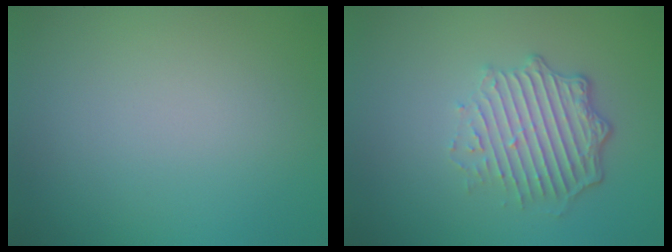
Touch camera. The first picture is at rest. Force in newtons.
{"total": 5.0, "press": 3.6, "slide": 3.5}